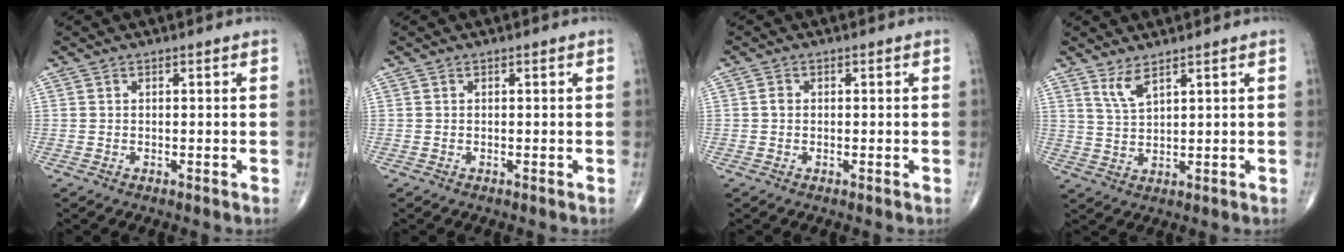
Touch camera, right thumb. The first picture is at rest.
{"total": 0.0}
{"total": 1.0, "force": [0.0, 0.8, 0.5], "torque": [-0.006, 0.002, -0.003]}
{"total": 3.9, "force": [2.8, 0.9, 2.6], "torque": [-0.053, -0.023, 0.062]}